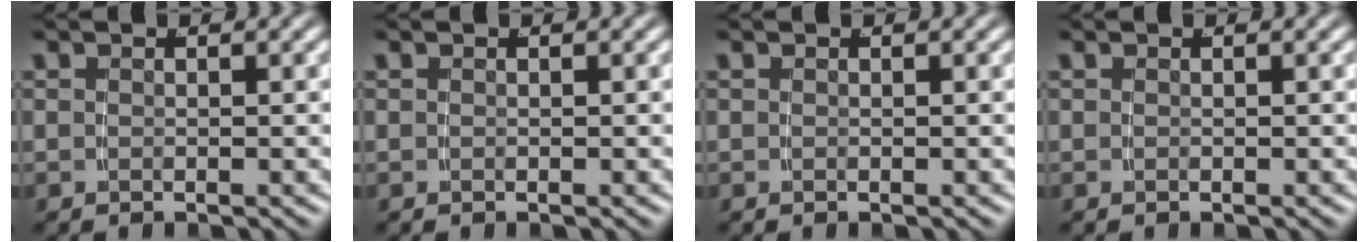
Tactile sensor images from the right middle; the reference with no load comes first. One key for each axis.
{"total": 0.0}
{"total": 0.0}
{"total": 0.0}